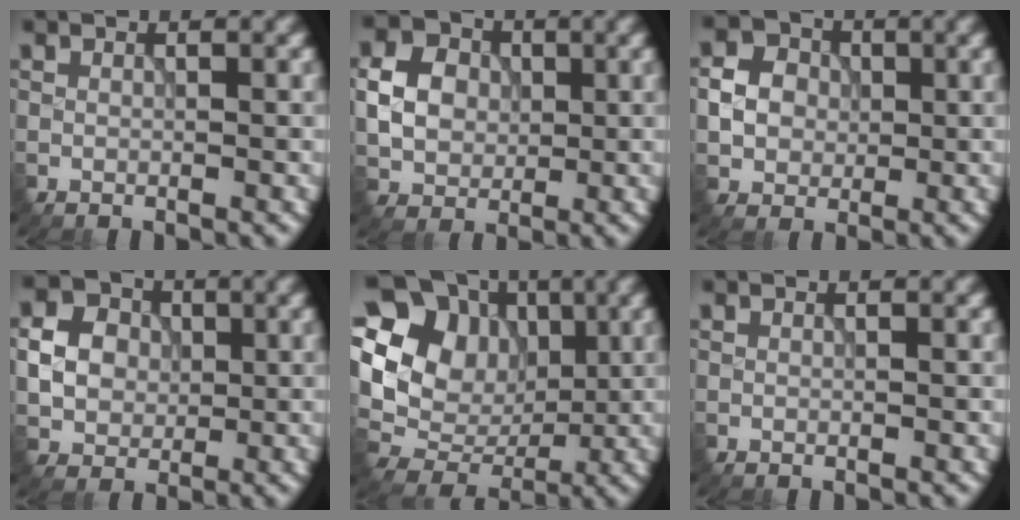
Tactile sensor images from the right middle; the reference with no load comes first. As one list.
[{"total": 4.4, "force": [0.2, 3.8, 2.3], "torque": [-0.041, 0.004, 0.000]}, {"total": 3.4, "force": [-0.1, 3.1, 1.3], "torque": [-0.017, 0.003, -0.005]}, {"total": 4.0, "force": [0.1, 3.5, 1.8], "torque": [-0.029, 0.004, -0.002]}, {"total": 11.9, "force": [3.1, 9.8, 6.0], "torque": [-0.125, 0.024, 0.044]}, {"total": 0.0}]